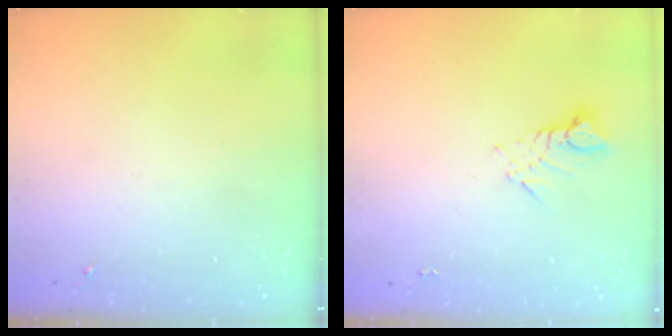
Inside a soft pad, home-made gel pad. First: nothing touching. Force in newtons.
{"total": 3.7, "press": 3.7, "slide": 0.2}